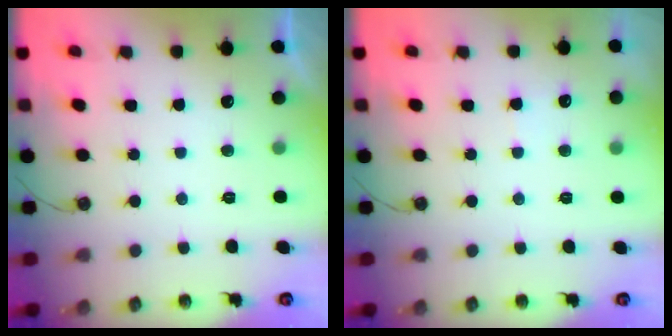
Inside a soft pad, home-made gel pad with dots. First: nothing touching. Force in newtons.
{"total": 3.9, "press": 3.9, "slide": 0.6}